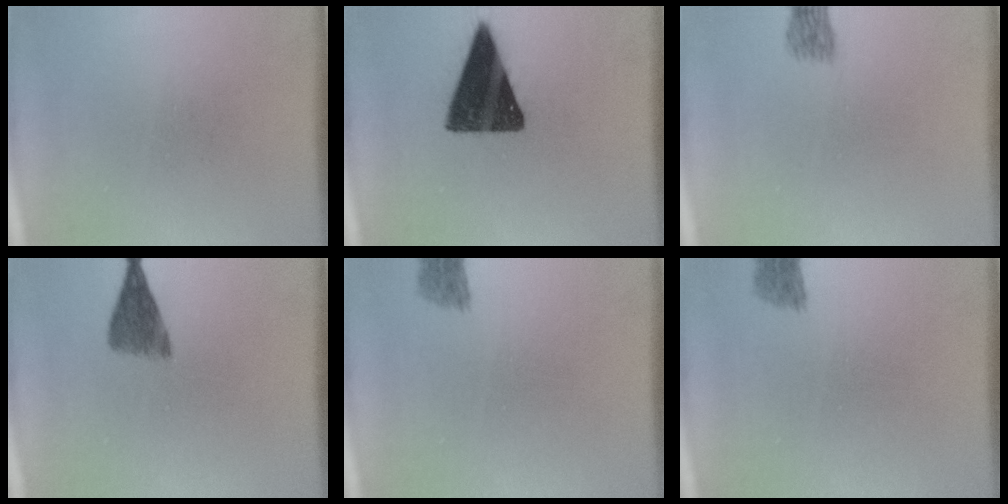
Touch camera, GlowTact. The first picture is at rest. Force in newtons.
{"total": 14.7}
{"total": 2.1}
{"total": 4.5}
{"total": 1.9}
{"total": 1.9}